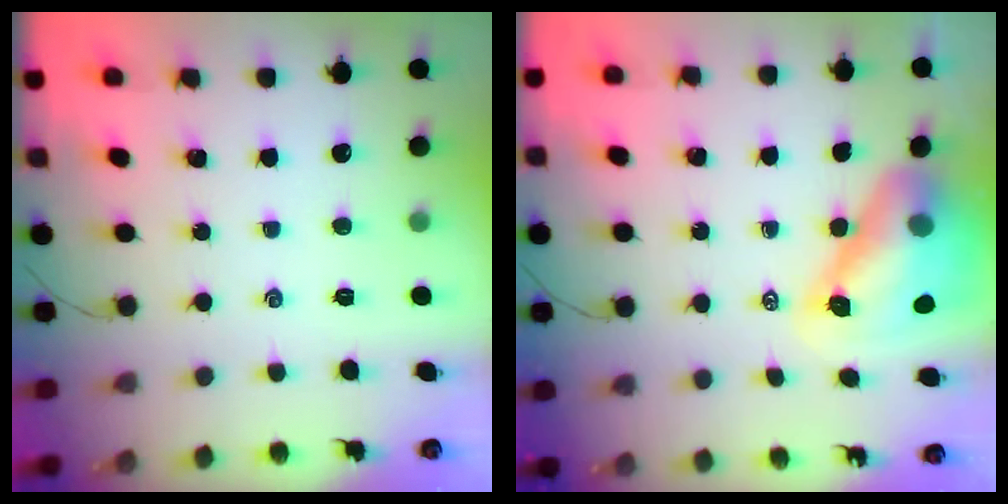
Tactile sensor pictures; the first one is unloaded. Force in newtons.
{"total": 13.0, "press": 12.3, "slide": 4.3}